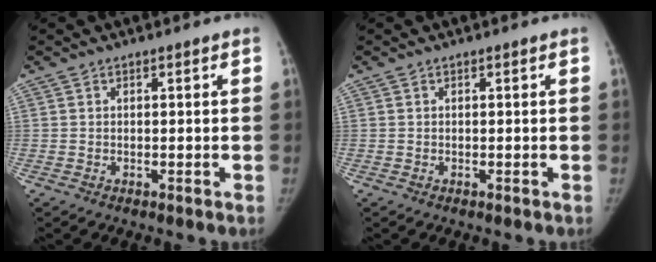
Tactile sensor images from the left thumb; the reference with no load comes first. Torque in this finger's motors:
{"motor_torque": [0.11, 0.00, -0.14, 0.04, 0.03]}